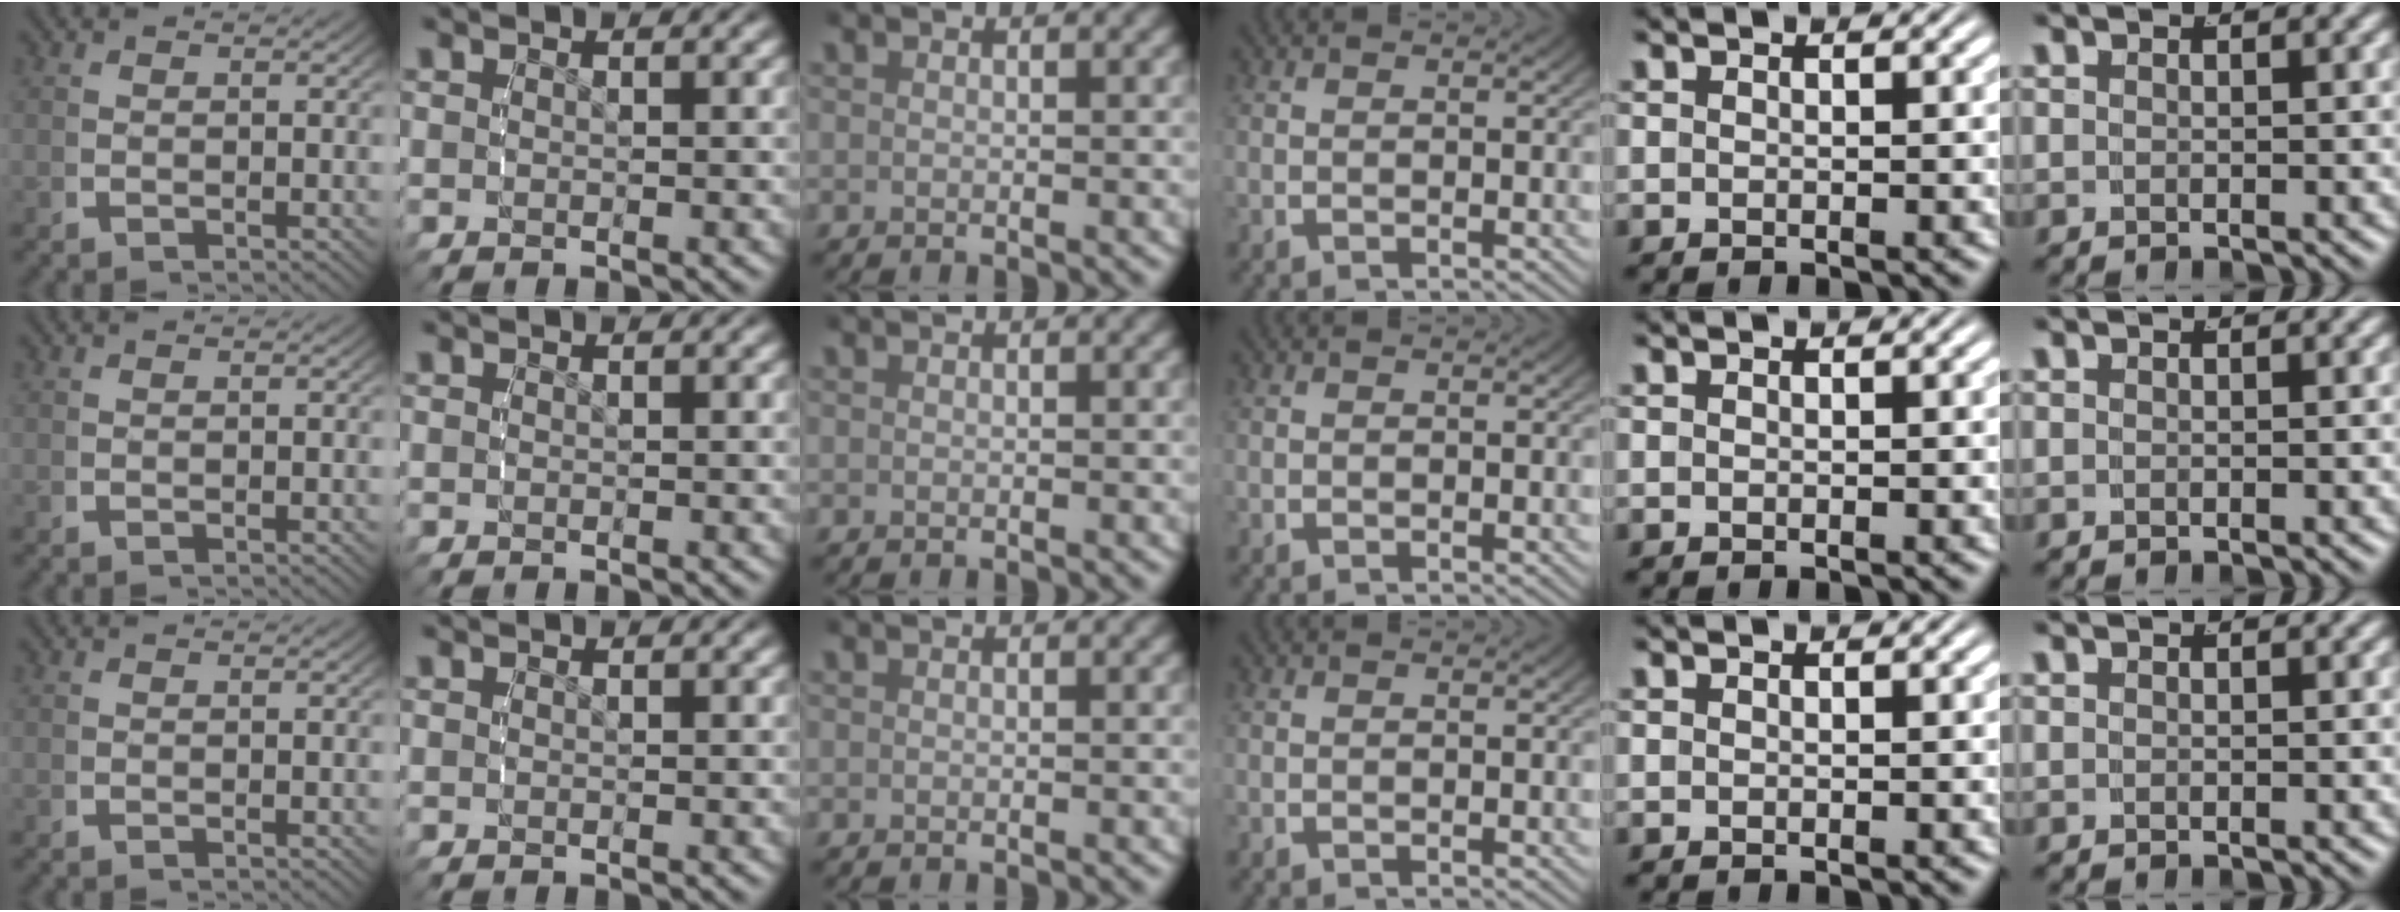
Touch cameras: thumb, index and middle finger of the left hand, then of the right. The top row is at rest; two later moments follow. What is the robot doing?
{"motion": "reach", "object": "glasses case"}